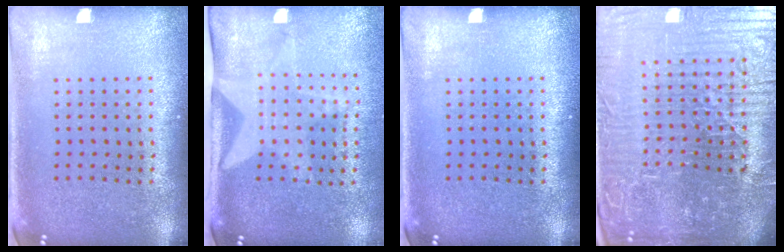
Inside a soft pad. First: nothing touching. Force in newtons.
{"total": 2.1, "press": 1.5, "slide": 1.4}
{"total": 0.0}
{"total": 7.8, "press": 7.0, "slide": 3.5}